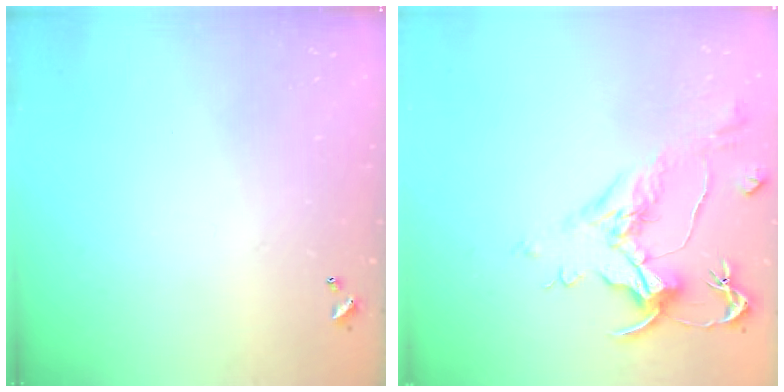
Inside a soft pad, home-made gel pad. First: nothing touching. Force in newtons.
{"total": 1.6, "press": 0.8, "slide": 1.5}